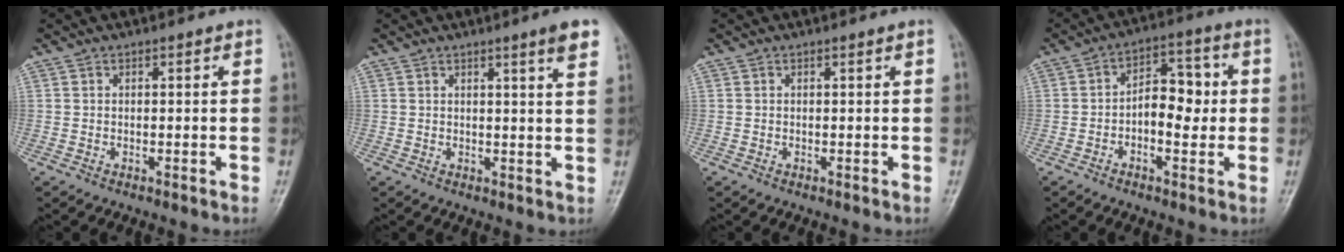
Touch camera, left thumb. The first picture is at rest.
{"total": 4.9, "force": [3.0, 0.0, 3.8], "torque": [-0.045, -0.016, 0.038]}
{"total": 0.0}
{"total": 8.5, "force": [-0.7, 5.0, 6.9], "torque": [-0.081, 0.031, -0.019]}